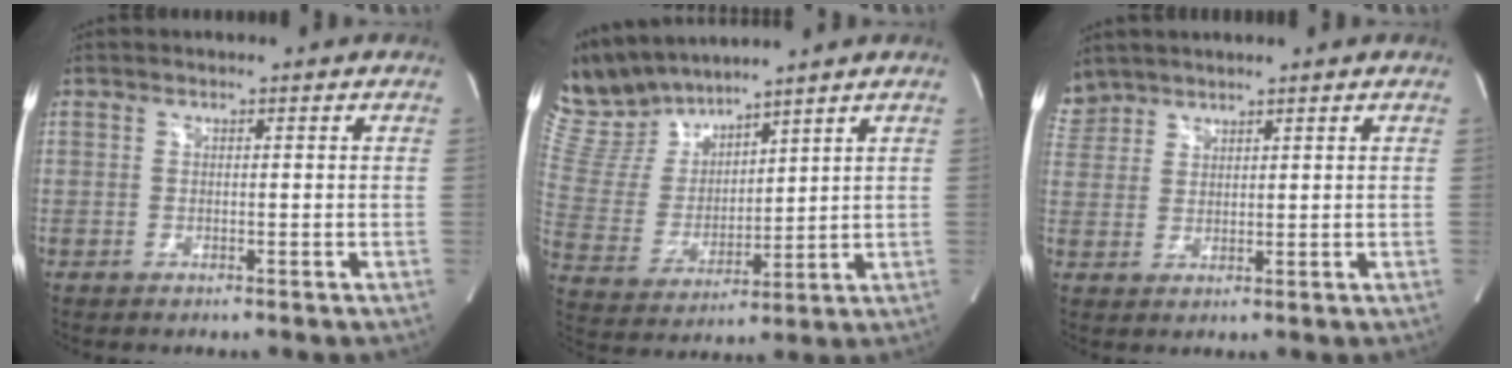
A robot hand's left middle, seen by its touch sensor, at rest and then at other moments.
{"total": 11.9, "force": [11.2, 2.8, 2.9], "torque": [-0.084, 0.016, 0.240]}
{"total": 4.2, "force": [3.8, 1.8, -0.2], "torque": [-0.001, 0.016, 0.083]}